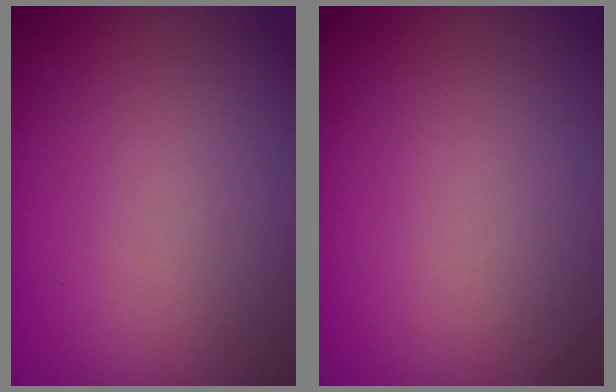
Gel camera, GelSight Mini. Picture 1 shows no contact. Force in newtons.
{"total": 0.7, "press": 0.7, "slide": 0.1}